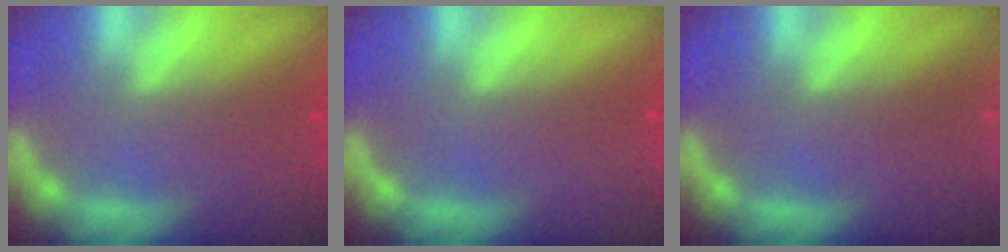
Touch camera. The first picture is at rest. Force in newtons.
{"total": 0.0}
{"total": 9.0}